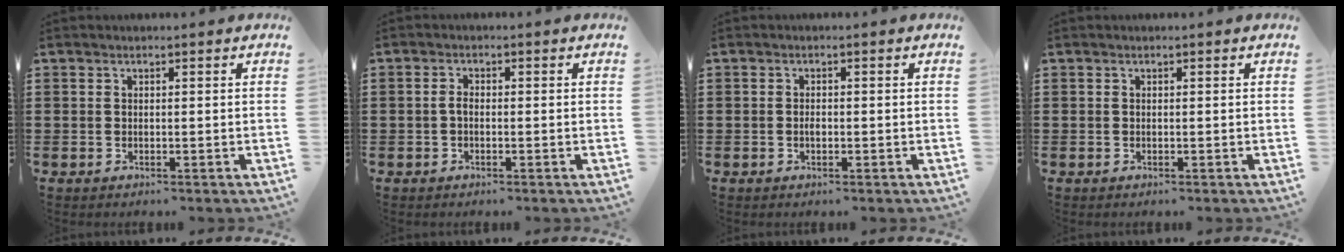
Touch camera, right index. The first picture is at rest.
{"total": 1.5, "force": [-0.5, 0.7, 1.2], "torque": [-0.032, -0.002, -0.012]}
{"total": 1.0, "force": [-0.2, 0.6, 0.8], "torque": [-0.018, -0.001, -0.004]}
{"total": 0.0}